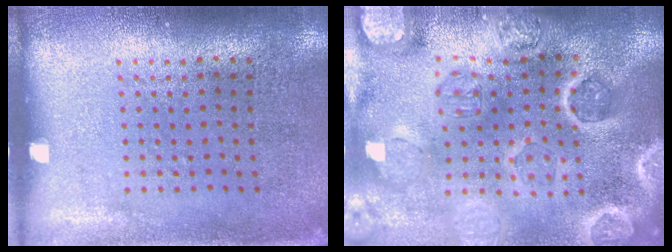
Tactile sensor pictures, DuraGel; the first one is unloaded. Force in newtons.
{"total": 5.2, "press": 4.5, "slide": 2.6}